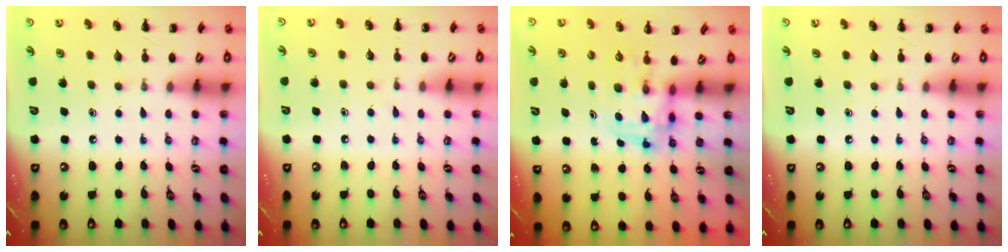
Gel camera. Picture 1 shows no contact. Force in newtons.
{"total": 2.9, "press": 2.8, "slide": 1.0}
{"total": 3.7, "press": 3.7, "slide": 0.7}
{"total": 0.0}